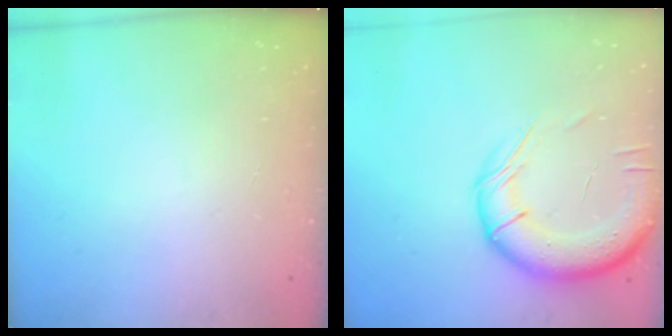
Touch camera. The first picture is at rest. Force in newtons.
{"total": 15.7, "press": 15.3, "slide": 3.2}